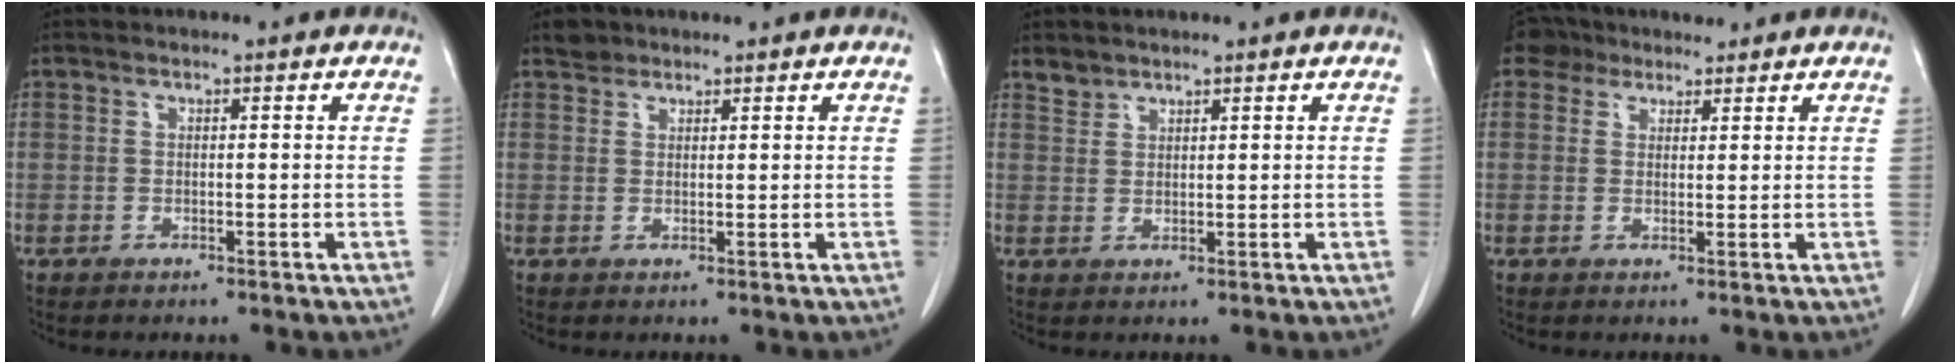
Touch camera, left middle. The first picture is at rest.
{"total": 1.7, "force": [1.4, 1.0, -0.1], "torque": [0.003, 0.007, 0.022]}
{"total": 1.8, "force": [1.6, 0.7, -0.1], "torque": [0.004, 0.004, 0.031]}
{"total": 3.9, "force": [3.1, 2.4, 0.2], "torque": [-0.005, 0.026, 0.052]}